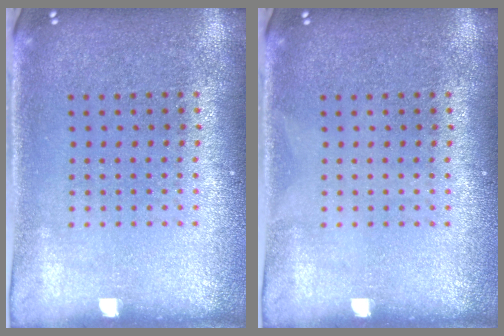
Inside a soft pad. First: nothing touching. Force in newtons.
{"total": 0.0}